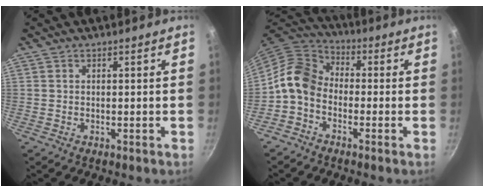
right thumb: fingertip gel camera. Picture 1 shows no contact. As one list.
[{"total": 8.8, "force": [-2.3, 6.5, 5.4], "torque": [-0.087, 0.038, -0.070]}]